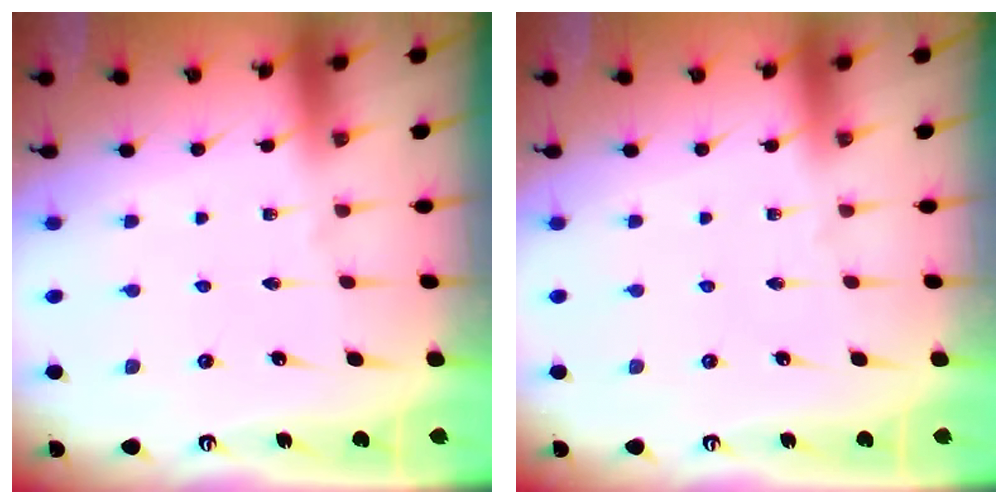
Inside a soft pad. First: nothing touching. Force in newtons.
{"total": 0.0}